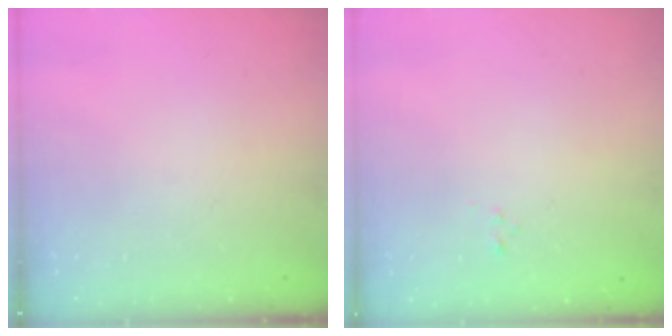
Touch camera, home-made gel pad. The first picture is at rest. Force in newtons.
{"total": 0.5, "press": 0.4, "slide": 0.4}